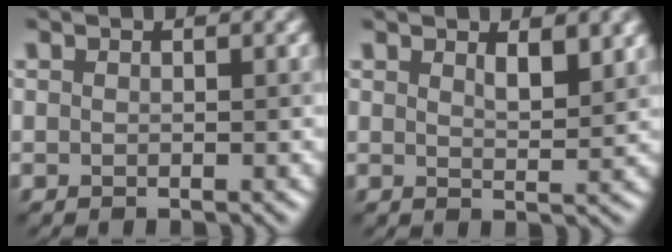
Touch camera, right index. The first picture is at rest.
{"total": 2.6, "force": [1.8, 0.6, 1.7], "torque": [-0.023, -0.002, 0.031]}